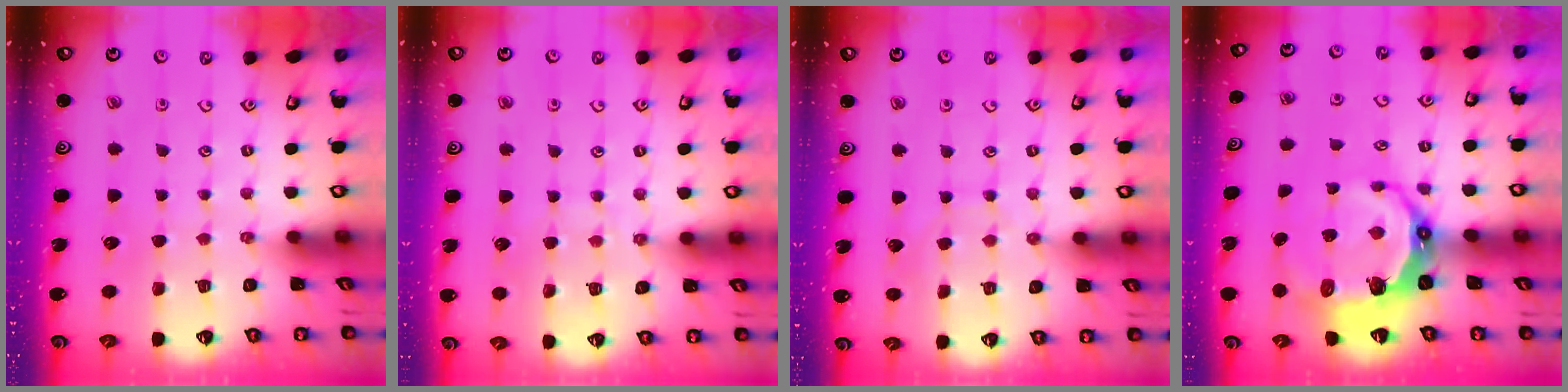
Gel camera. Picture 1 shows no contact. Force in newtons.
{"total": 5.3, "press": 5.3, "slide": 0.7}
{"total": 3.5, "press": 3.5, "slide": 0.2}
{"total": 11.7, "press": 10.6, "slide": 4.9}